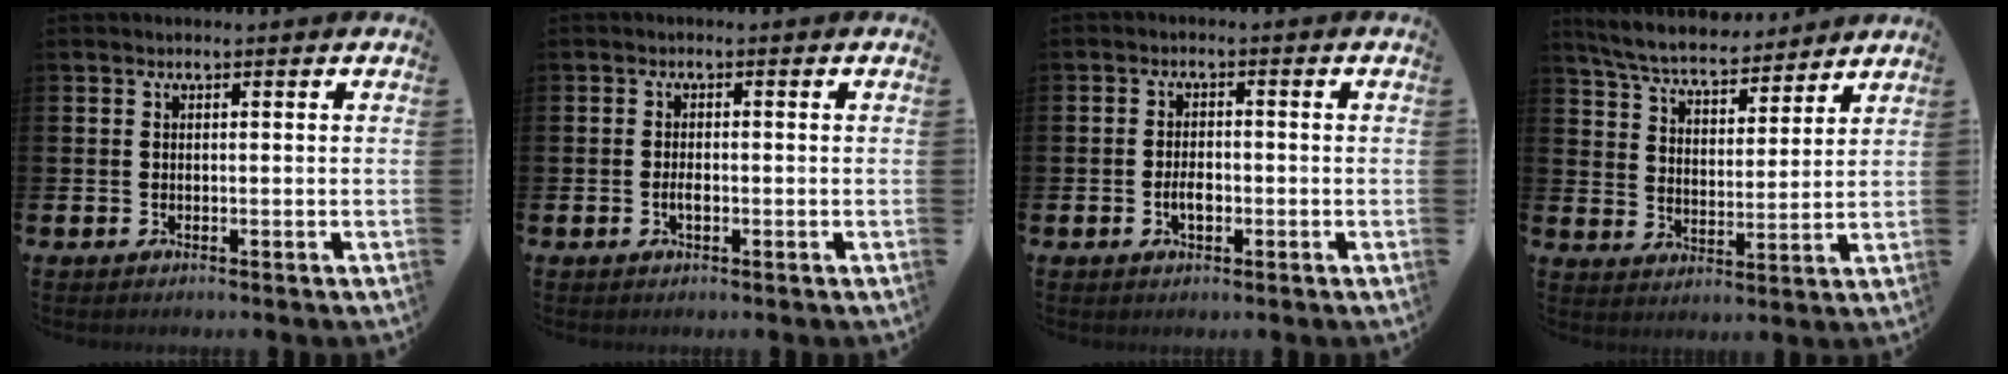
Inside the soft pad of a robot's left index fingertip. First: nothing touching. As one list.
[{"total": 1.5, "force": [-0.4, 0.7, 1.3], "torque": [-0.018, -0.002, -0.009]}, {"total": 2.6, "force": [-0.6, 1.4, 2.1], "torque": [-0.024, -0.002, -0.015]}, {"total": 6.5, "force": [6.2, 1.4, 1.5], "torque": [-0.056, -0.036, 0.107]}]